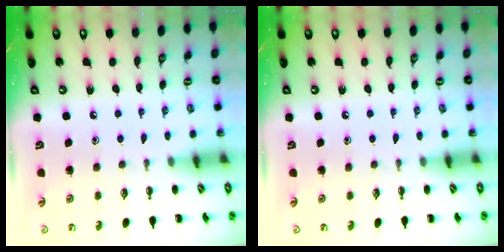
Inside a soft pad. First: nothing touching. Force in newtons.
{"total": 0.0}